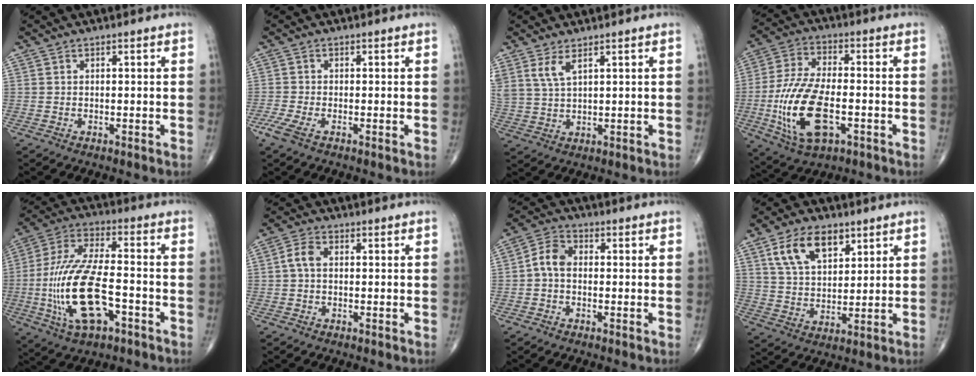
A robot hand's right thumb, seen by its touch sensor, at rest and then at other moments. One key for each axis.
{"total": 3.2, "fx": -1.8, "fy": 0.9, "fz": 2.5, "tx": -0.070, "ty": -0.008, "tz": -0.043}
{"total": 4.5, "fx": 2.7, "fy": 1.5, "fz": 3.2, "tx": -0.073, "ty": -0.012, "tz": 0.063}
{"total": 17.1, "fx": -4.3, "fy": 8.1, "fz": 14.4, "tx": -0.296, "ty": 0.013, "tz": -0.071}
{"total": 18.8, "fx": -5.1, "fy": 7.9, "fz": 16.3, "tx": -0.340, "ty": 0.029, "tz": -0.086}
{"total": 3.1, "fx": 0.0, "fy": 2.0, "fz": 2.4, "tx": -0.048, "ty": 0.009, "tz": -0.006}
{"total": 4.8, "fx": -0.5, "fy": 3.3, "fz": 3.4, "tx": -0.058, "ty": 0.016, "tz": -0.022}
{"total": 10.9, "fx": 5.6, "fy": 6.2, "fz": 7.0, "tx": -0.109, "ty": -0.020, "tz": 0.109}